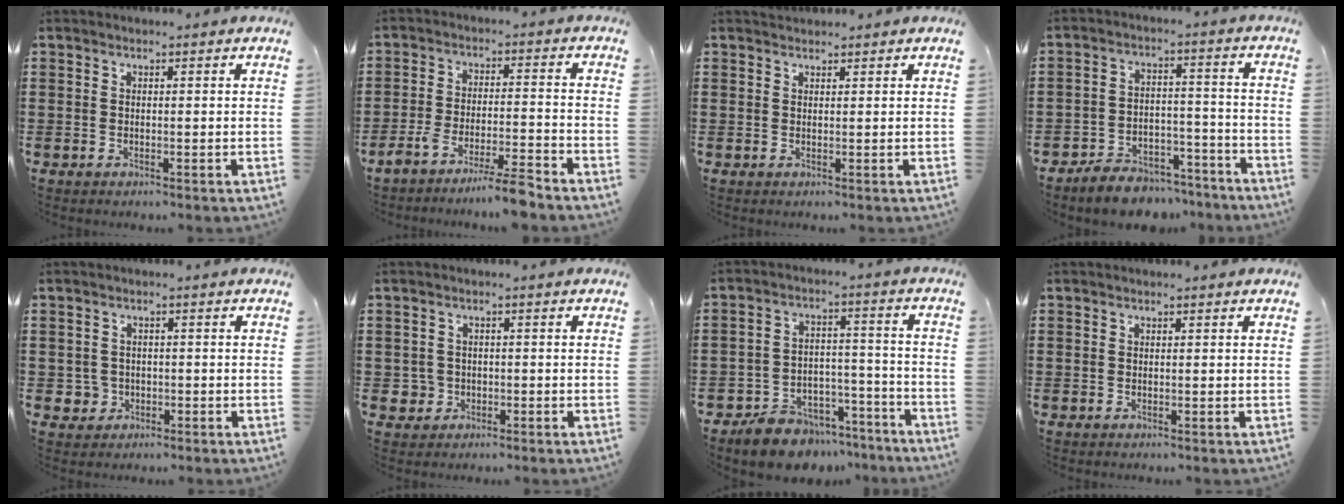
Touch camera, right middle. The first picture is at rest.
{"total": 6.2, "force": [-5.6, -0.2, 2.8], "torque": [-0.055, -0.012, -0.107]}
{"total": 1.1, "force": [1.1, 0.1, 0.0], "torque": [-0.002, 0.000, 0.021]}
{"total": 6.8, "force": [-6.5, 1.6, 1.0], "torque": [-0.008, 0.024, -0.123]}
{"total": 2.1, "force": [-0.6, 2.0, 0.4], "torque": [-0.016, 0.004, -0.015]}
{"total": 2.2, "force": [-0.6, 2.0, 0.5], "torque": [-0.018, 0.003, -0.016]}
{"total": 7.4, "force": [-6.9, 2.5, 0.7], "torque": [-0.006, 0.036, -0.130]}
{"total": 0.0}